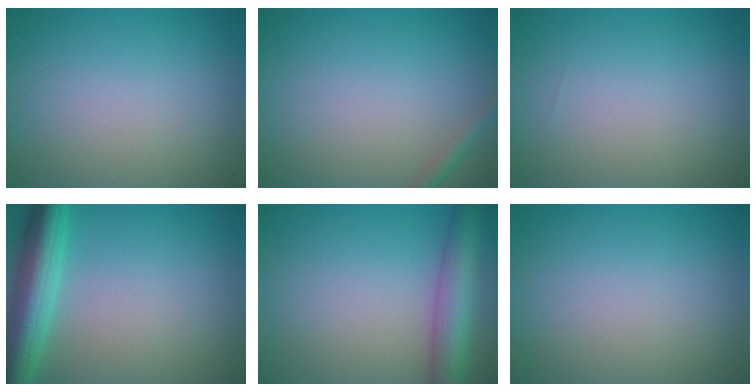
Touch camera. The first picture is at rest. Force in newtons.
{"total": 1.2, "press": 1.2, "slide": 0.1}
{"total": 0.0}
{"total": 6.6, "press": 6.6, "slide": 0.3}
{"total": 5.7, "press": 5.7, "slide": 0.2}
{"total": 0.0}